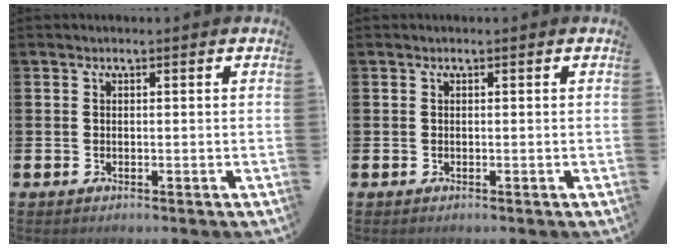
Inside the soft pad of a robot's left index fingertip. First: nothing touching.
{"total": 0.0}